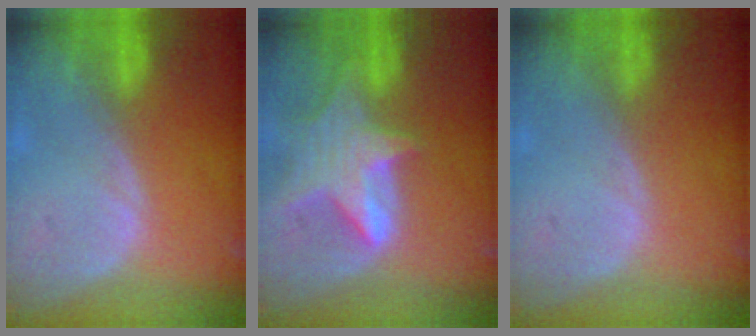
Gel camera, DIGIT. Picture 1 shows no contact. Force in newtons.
{"total": 8.2, "press": 7.3, "slide": 3.7}
{"total": 0.0}